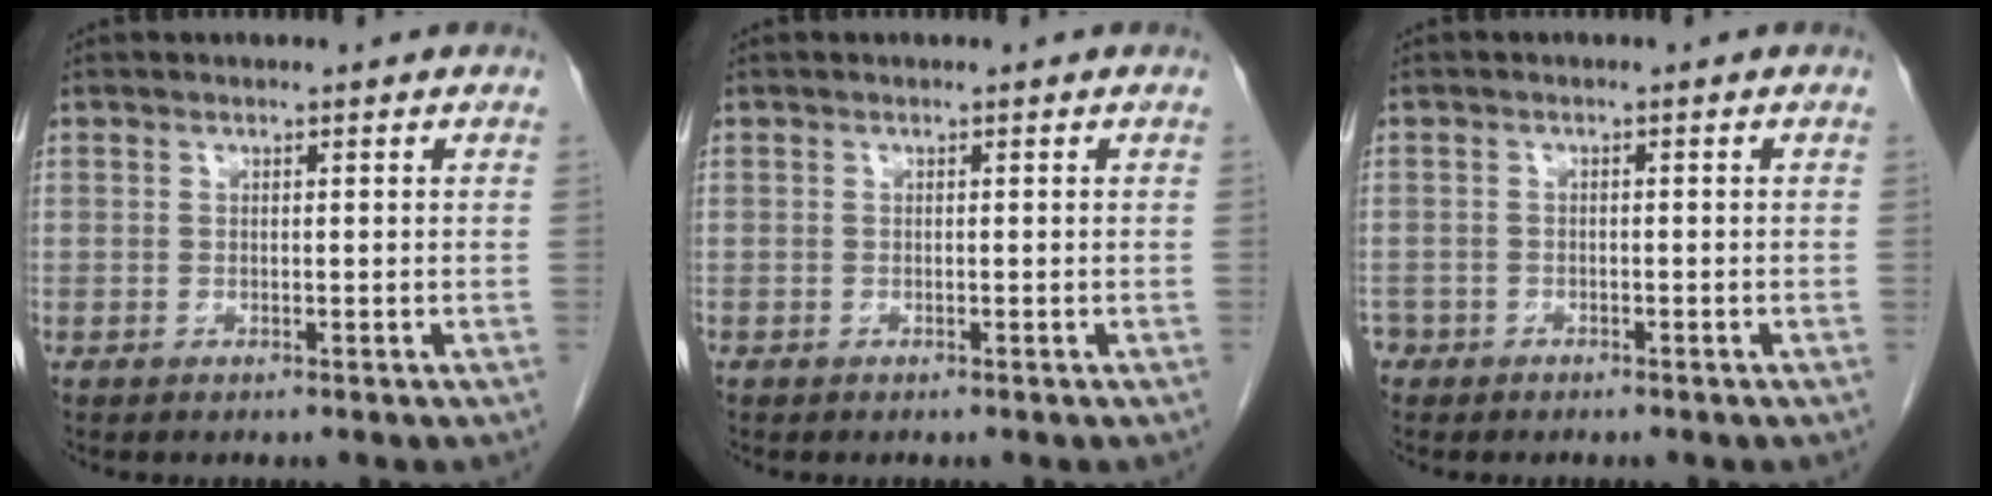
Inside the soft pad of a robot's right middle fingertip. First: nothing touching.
{"total": 0.0}
{"total": 2.8, "force": [-2.1, 1.8, 0.2], "torque": [-0.012, 0.003, -0.041]}